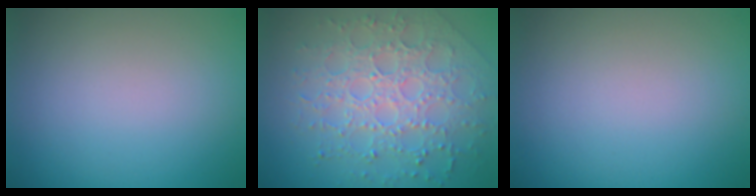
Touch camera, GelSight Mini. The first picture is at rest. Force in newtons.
{"total": 7.4, "press": 5.4, "slide": 5.1}
{"total": 0.0}